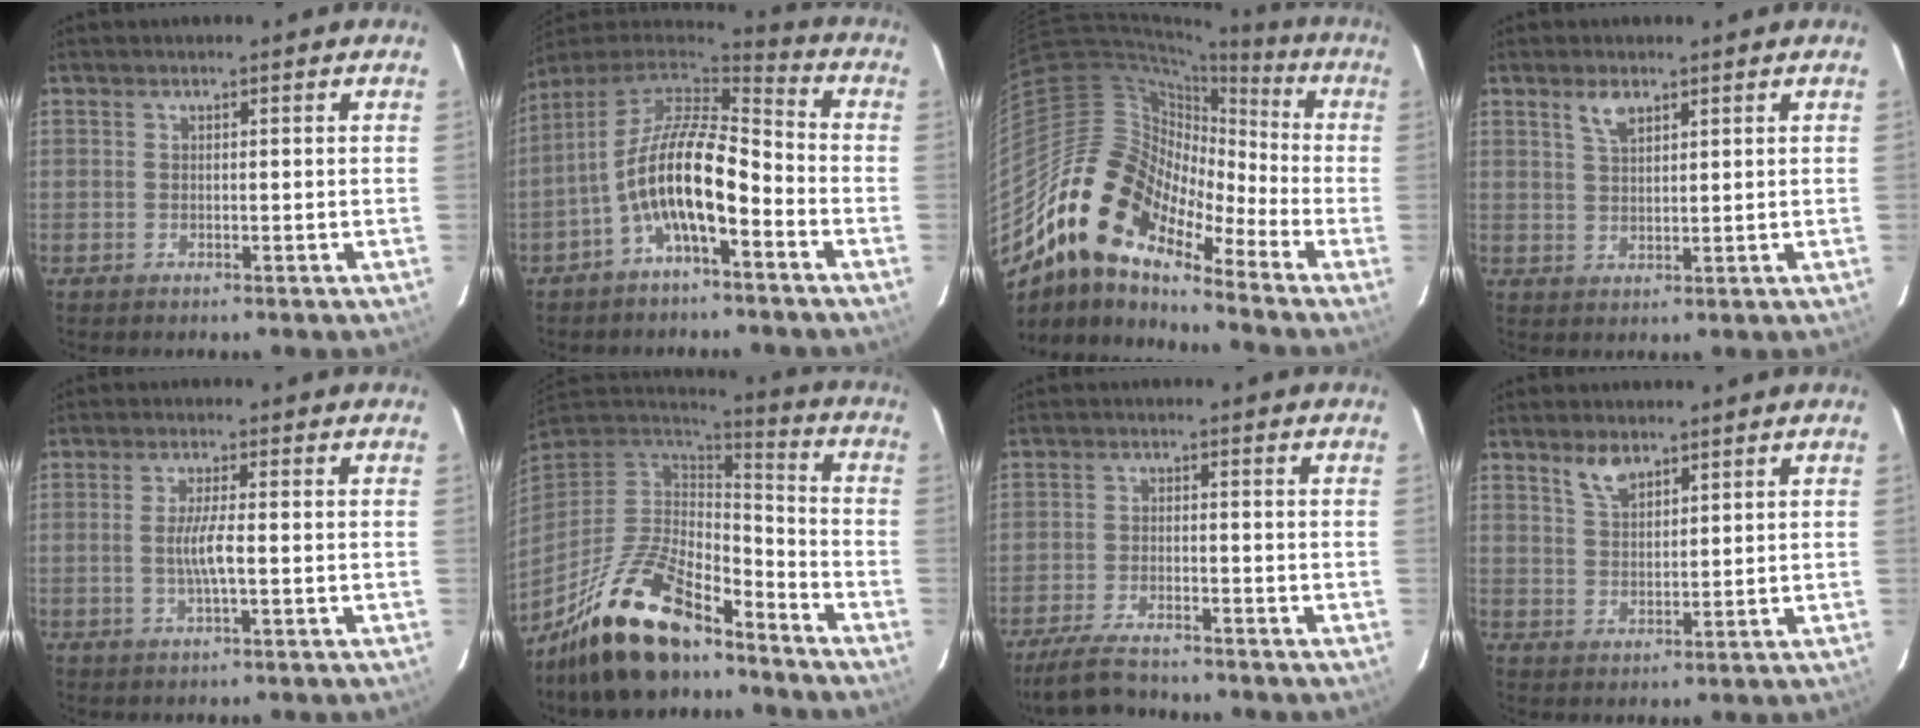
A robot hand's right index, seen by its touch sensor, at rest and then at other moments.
{"total": 14.1, "force": [-5.8, 4.9, 11.9], "torque": [-0.229, 0.003, -0.113]}
{"total": 16.8, "force": [-11.6, 6.9, 10.0], "torque": [-0.158, -0.004, -0.239]}
{"total": 3.5, "force": [2.2, 1.5, 2.2], "torque": [-0.040, 0.004, 0.043]}
{"total": 4.4, "force": [-0.7, 0.2, 4.3], "torque": [-0.080, -0.004, -0.013]}
{"total": 20.0, "force": [-14.5, 7.2, 11.7], "torque": [-0.238, -0.016, -0.254]}
{"total": 8.9, "force": [-7.8, 2.1, 3.8], "torque": [-0.102, -0.018, -0.135]}
{"total": 4.5, "force": [3.3, 1.9, 2.4], "torque": [-0.042, 0.004, 0.064]}